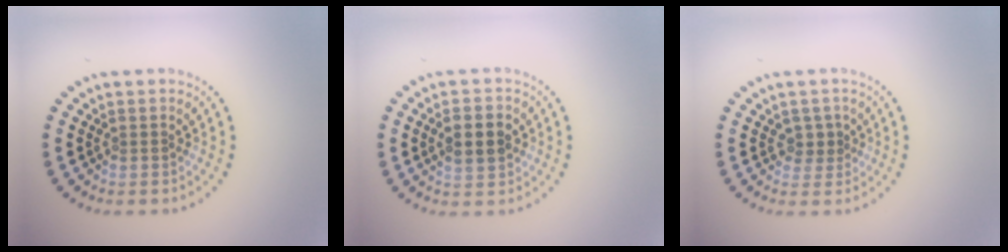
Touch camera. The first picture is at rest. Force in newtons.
{"total": 3.7, "press": 3.7, "slide": 0.2}
{"total": 1.6, "press": 1.3, "slide": 0.9}